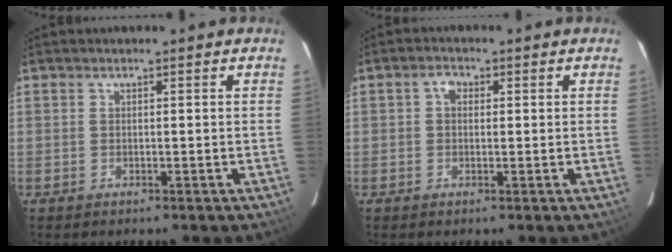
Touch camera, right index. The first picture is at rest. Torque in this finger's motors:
{"motor_torque": [0.40, 0.06, 0.14, 0.04]}